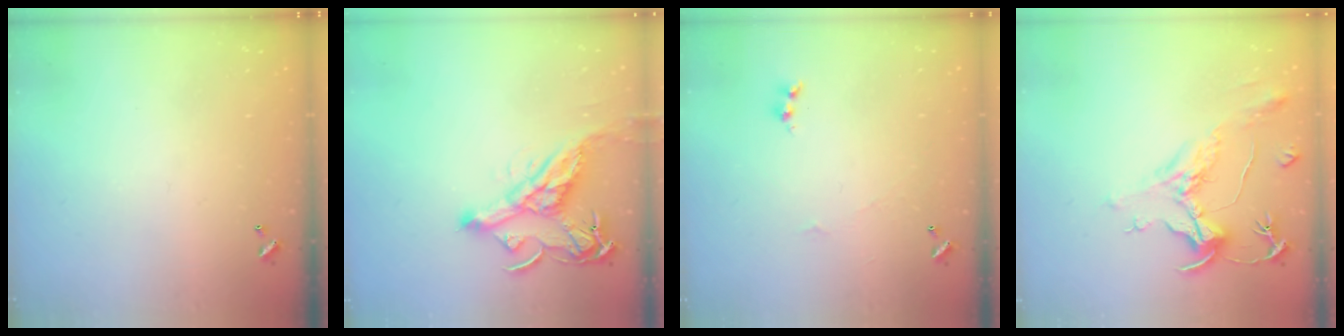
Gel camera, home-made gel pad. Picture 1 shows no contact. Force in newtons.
{"total": 10.2, "press": 10.1, "slide": 1.5}
{"total": 1.6, "press": 1.5, "slide": 0.4}
{"total": 2.3, "press": 1.8, "slide": 1.3}